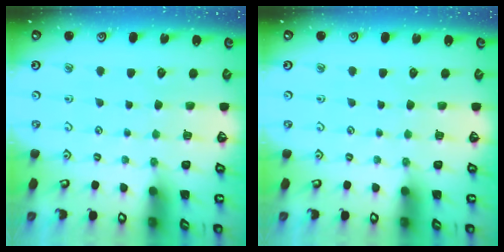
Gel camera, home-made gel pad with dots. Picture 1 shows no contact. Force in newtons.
{"total": 0.0}